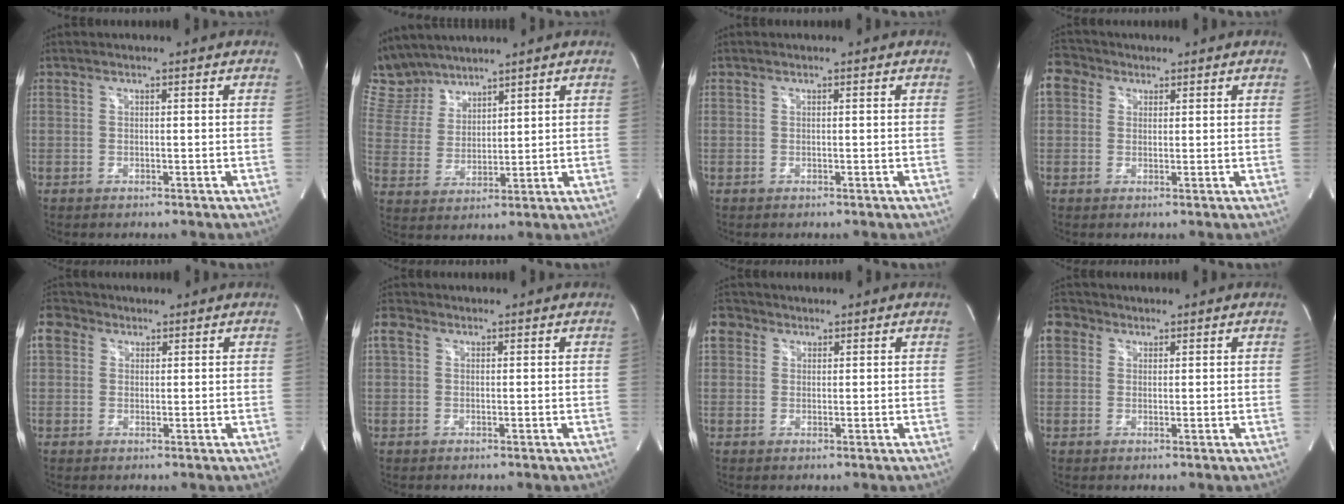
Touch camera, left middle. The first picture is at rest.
{"total": 8.6, "force": [8.1, 2.8, 0.8], "torque": [-0.033, 0.017, 0.178]}
{"total": 0.0}
{"total": 5.1, "force": [2.3, 4.2, 1.7], "torque": [-0.046, 0.028, 0.046]}
{"total": 4.4, "force": [1.9, 3.5, 1.7], "torque": [-0.045, 0.023, 0.038]}
{"total": 2.5, "force": [0.8, 1.9, 1.3], "torque": [-0.040, 0.019, 0.016]}
{"total": 3.4, "force": [1.5, 2.9, 1.0], "torque": [-0.023, 0.016, 0.028]}
{"total": 3.7, "force": [1.6, 3.1, 1.2], "torque": [-0.029, 0.018, 0.031]}